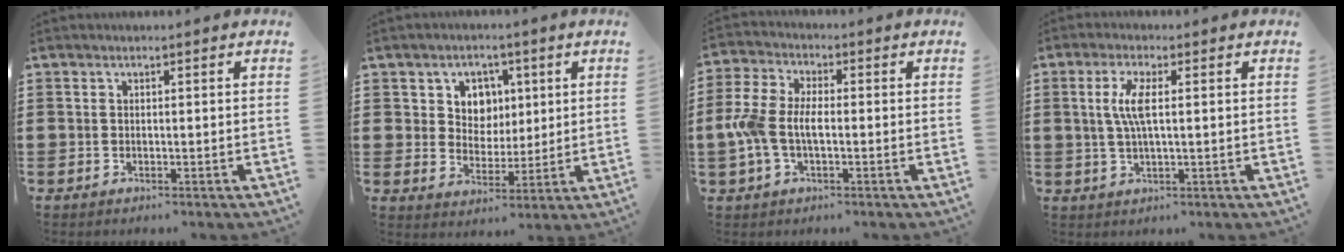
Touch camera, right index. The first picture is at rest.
{"total": 5.4, "force": [2.0, 4.8, 1.7], "torque": [-0.050, 0.011, 0.032]}
{"total": 7.0, "force": [-1.2, 3.9, 5.7], "torque": [-0.150, -0.005, -0.034]}
{"total": 4.8, "force": [0.6, 0.8, 4.7], "torque": [-0.105, -0.005, 0.003]}